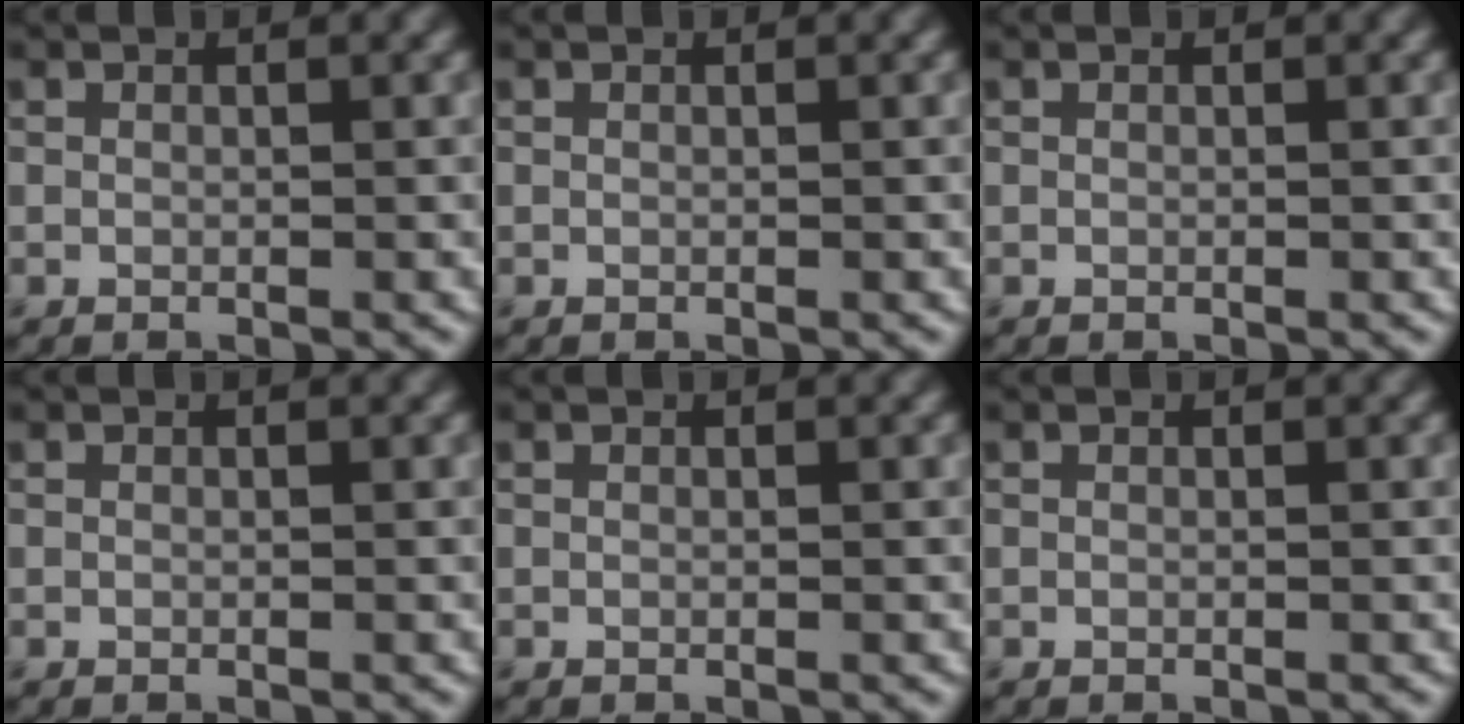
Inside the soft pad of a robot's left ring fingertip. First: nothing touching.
{"total": 0.0}
{"total": 0.0}
{"total": 0.0}
{"total": 0.0}
{"total": 0.0}